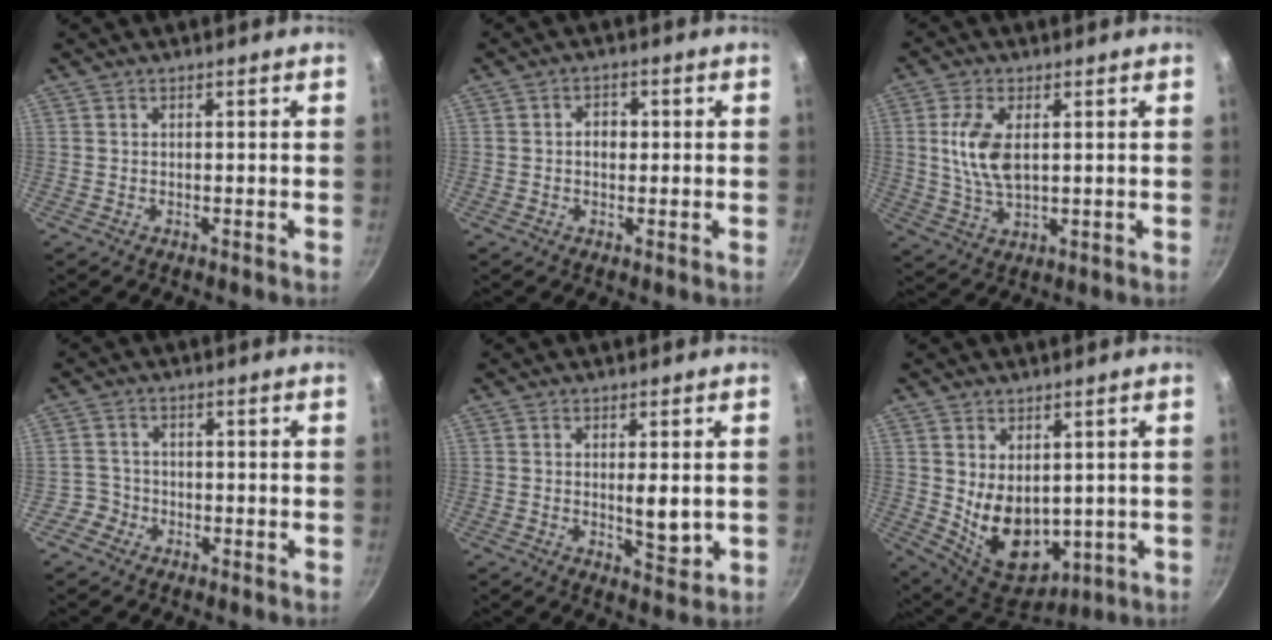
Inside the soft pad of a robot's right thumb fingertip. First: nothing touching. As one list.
[{"total": 3.1, "force": [0.1, 2.5, 1.9], "torque": [-0.012, 0.006, -0.001]}, {"total": 8.9, "force": [1.6, 4.7, 7.4], "torque": [-0.146, -0.005, 0.031]}, {"total": 2.9, "force": [-1.5, 2.4, -0.1], "torque": [0.019, 0.022, -0.028]}, {"total": 5.2, "force": [0.3, 1.9, 4.8], "torque": [-0.070, -0.016, 0.008]}, {"total": 13.0, "force": [0.7, 8.8, 9.5], "torque": [-0.129, -0.035, 0.044]}]